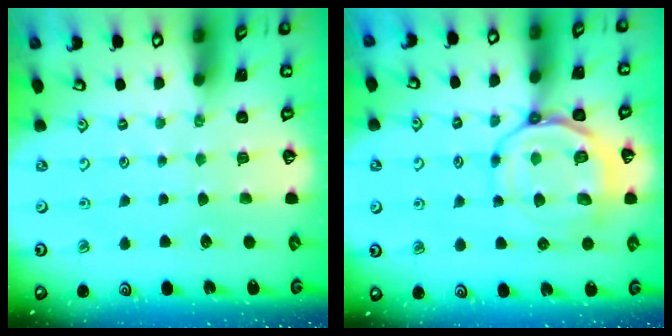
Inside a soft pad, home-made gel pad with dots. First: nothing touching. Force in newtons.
{"total": 12.5, "press": 12.5, "slide": 1.2}